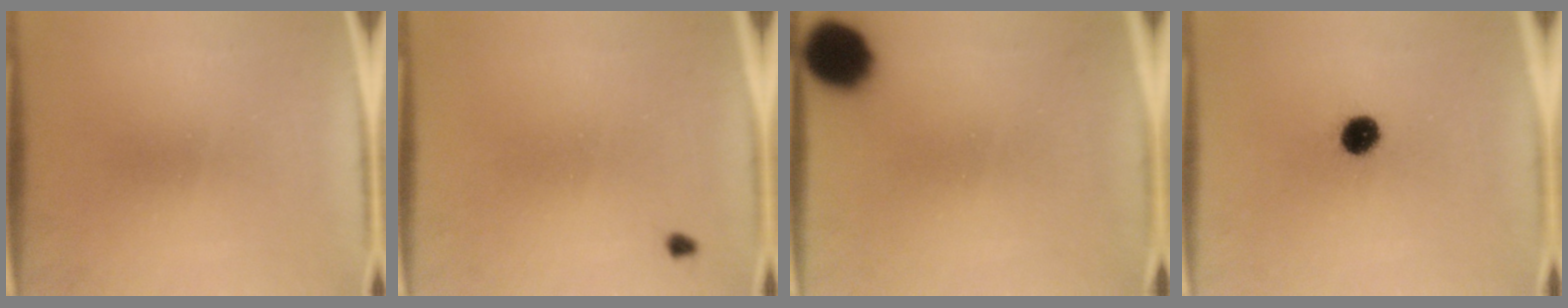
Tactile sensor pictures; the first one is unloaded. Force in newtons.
{"total": 0.7}
{"total": 6.1}
{"total": 5.6}